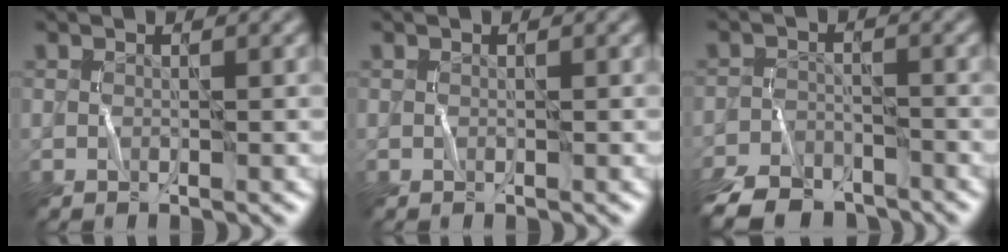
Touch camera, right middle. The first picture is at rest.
{"total": 0.0}
{"total": 7.3, "force": [-6.3, 2.8, 2.5], "torque": [-0.049, -0.024, -0.114]}